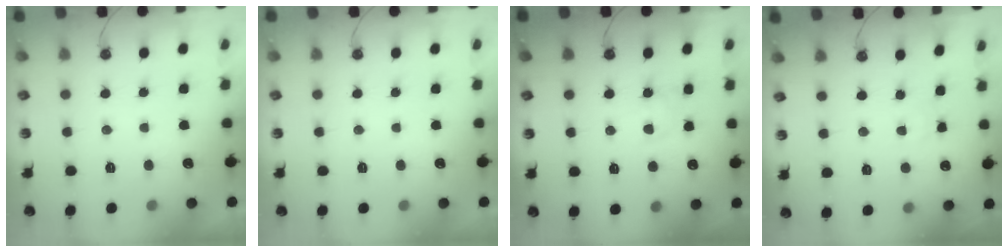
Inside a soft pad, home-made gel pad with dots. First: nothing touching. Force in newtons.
{"total": 0.0}
{"total": 5.6, "press": 5.6, "slide": 0.8}
{"total": 1.3, "press": 1.3, "slide": 0.2}